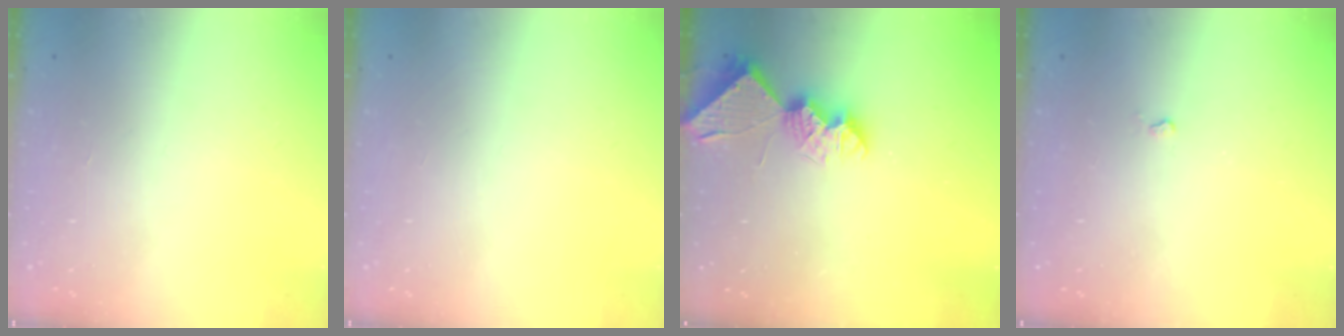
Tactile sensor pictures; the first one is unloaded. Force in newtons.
{"total": 0.0}
{"total": 9.1, "press": 9.1, "slide": 0.2}
{"total": 2.4, "press": 2.3, "slide": 0.5}